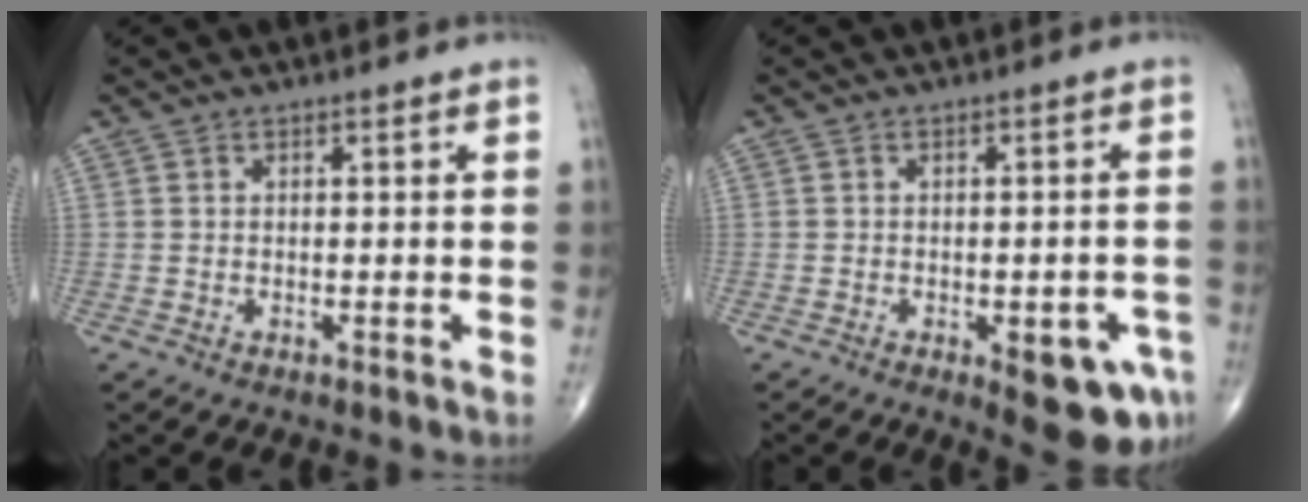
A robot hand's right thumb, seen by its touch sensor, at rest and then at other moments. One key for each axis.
{"total": 8.9, "fx": -3.6, "fy": 3.4, "fz": 7.4, "tx": -0.071, "ty": 0.008, "tz": -0.036}